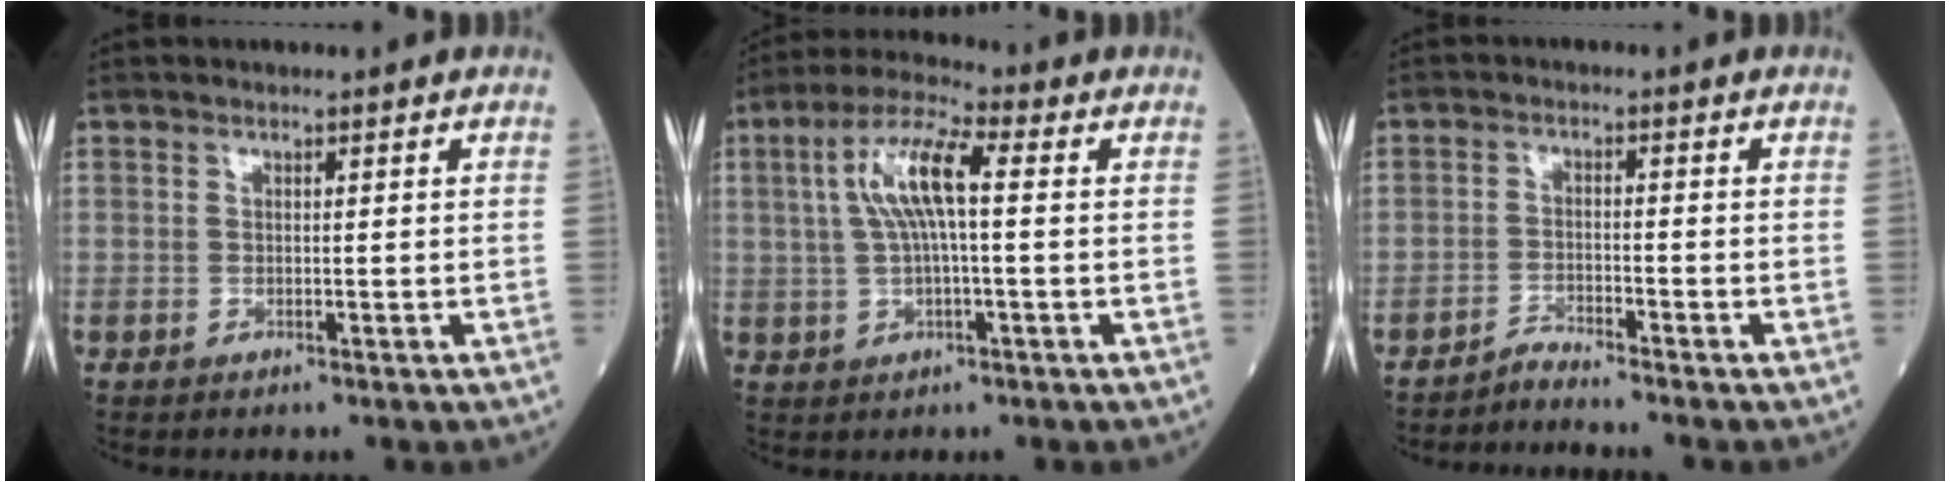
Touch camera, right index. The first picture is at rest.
{"total": 8.4, "force": [1.4, 1.6, 8.2], "torque": [-0.169, 0.023, 0.024]}
{"total": 2.8, "force": [-2.6, -1.1, -0.3], "torque": [0.005, -0.014, -0.048]}